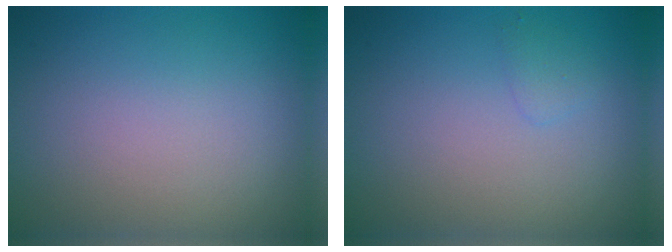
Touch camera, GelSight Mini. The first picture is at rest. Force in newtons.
{"total": 0.8, "press": 0.8, "slide": 0.1}